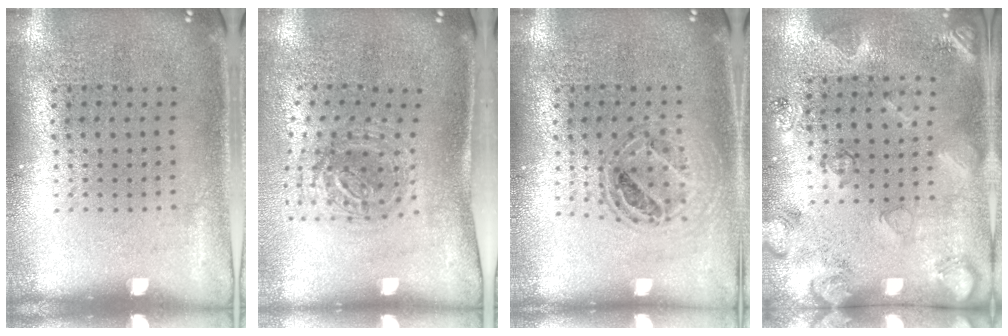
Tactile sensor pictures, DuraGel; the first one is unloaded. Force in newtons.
{"total": 1.2, "press": 1.1, "slide": 0.6}
{"total": 0.8, "press": 0.8, "slide": 0.1}
{"total": 2.2, "press": 1.9, "slide": 1.1}